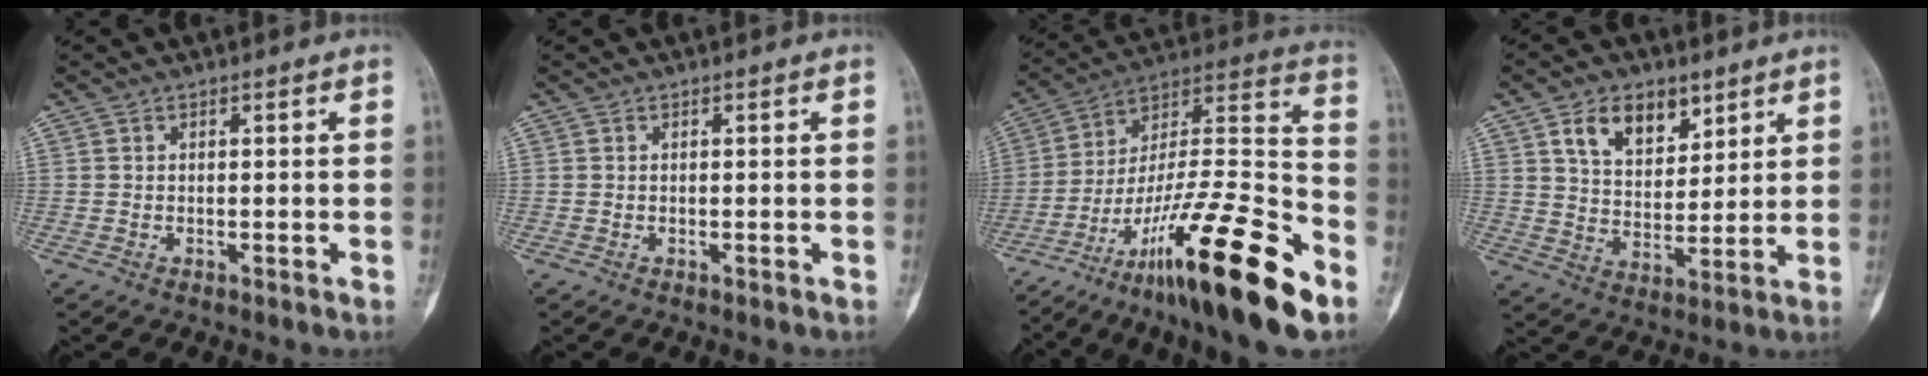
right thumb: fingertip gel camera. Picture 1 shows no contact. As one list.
[{"total": 0.0}, {"total": 27.8, "force": [-16.4, 5.4, 21.8], "torque": [-0.337, 0.075, -0.270]}, {"total": 10.5, "force": [5.8, 6.4, 6.0], "torque": [-0.072, -0.032, 0.104]}]